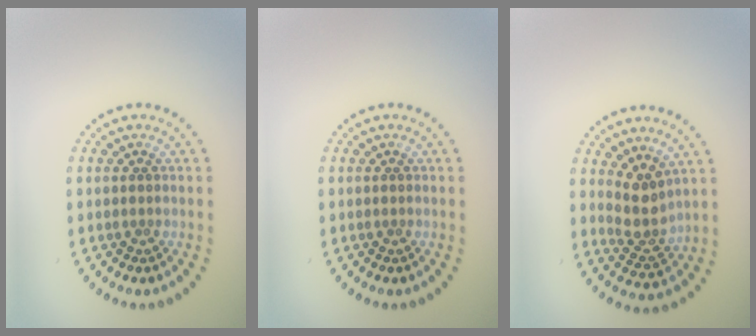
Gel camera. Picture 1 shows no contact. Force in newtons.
{"total": 0.0}
{"total": 2.9, "press": 2.3, "slide": 1.8}